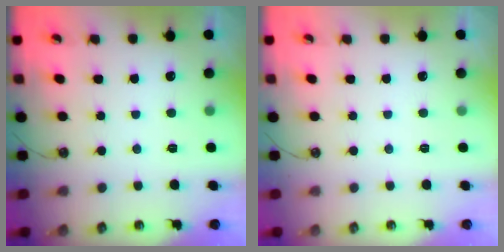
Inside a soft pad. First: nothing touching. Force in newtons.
{"total": 0.0}